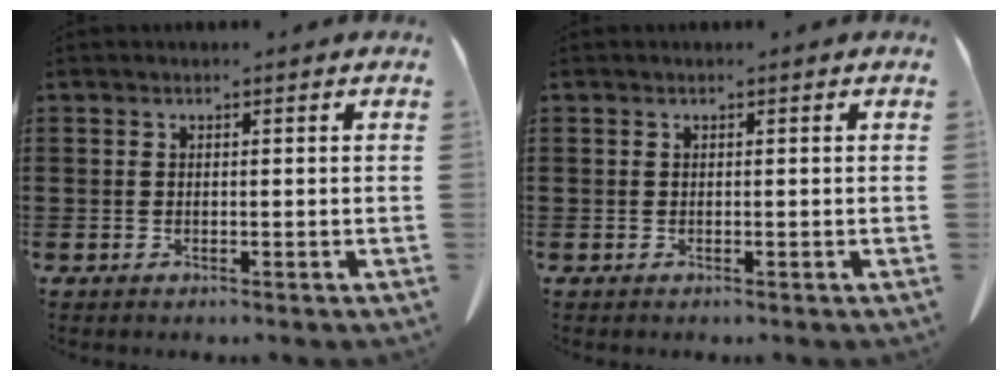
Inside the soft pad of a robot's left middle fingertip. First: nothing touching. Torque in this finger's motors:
{"motor_torque": [0.00, 0.00, -0.02, 0.00]}